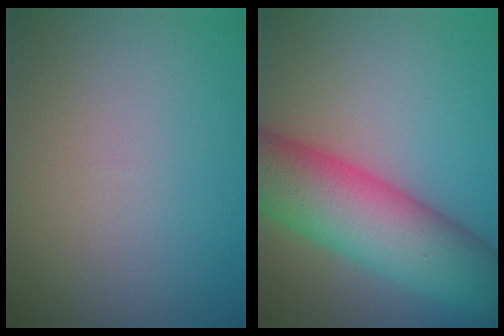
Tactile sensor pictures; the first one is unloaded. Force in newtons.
{"total": 11.3, "press": 11.2, "slide": 0.5}